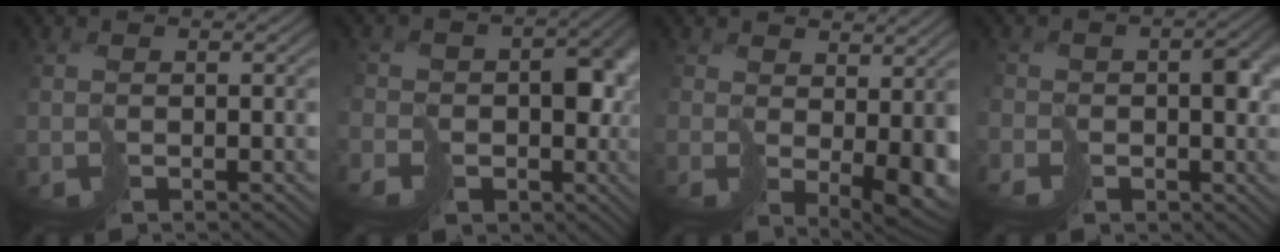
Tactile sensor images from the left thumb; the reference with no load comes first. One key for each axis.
{"total": 10.3, "fx": -3.6, "fy": 8.8, "fz": 4.1, "tx": -0.079, "ty": -0.020, "tz": -0.062}
{"total": 5.3, "fx": 0.9, "fy": 2.9, "fz": 4.3, "tx": -0.076, "ty": -0.028, "tz": 0.040}
{"total": 4.5, "fx": -2.2, "fy": 3.7, "fz": 1.5, "tx": -0.011, "ty": 0.003, "tz": -0.043}